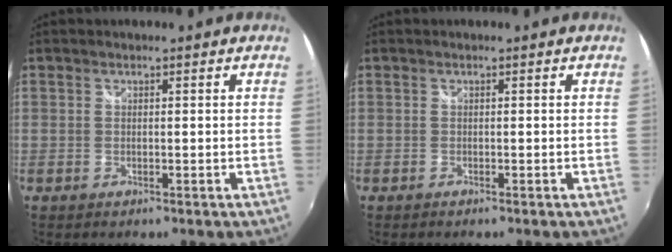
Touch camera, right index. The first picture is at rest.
{"total": 0.0}